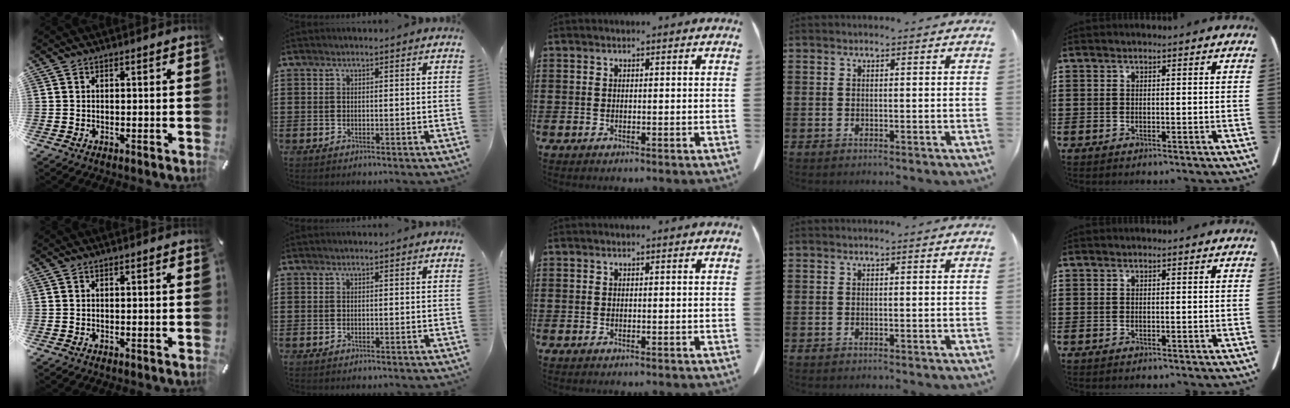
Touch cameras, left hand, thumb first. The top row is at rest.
{}